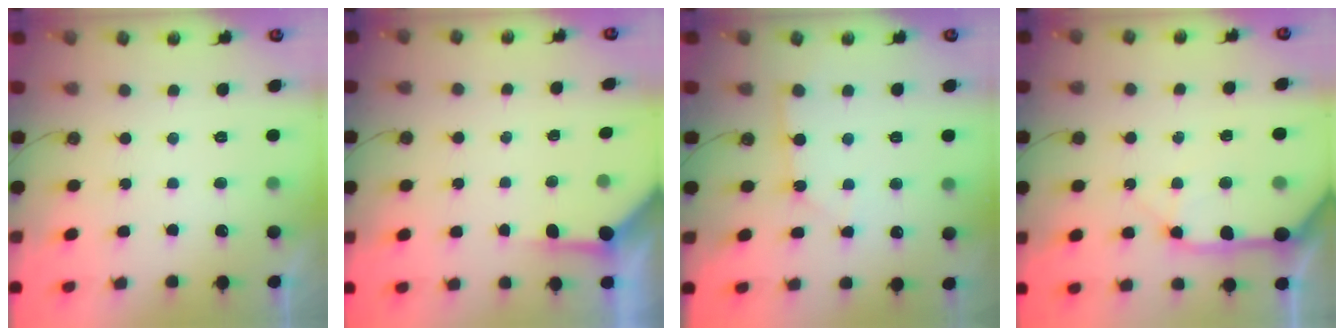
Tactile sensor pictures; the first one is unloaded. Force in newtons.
{"total": 3.9, "press": 3.9, "slide": 0.5}
{"total": 3.0, "press": 2.9, "slide": 0.3}
{"total": 14.6, "press": 14.4, "slide": 2.4}